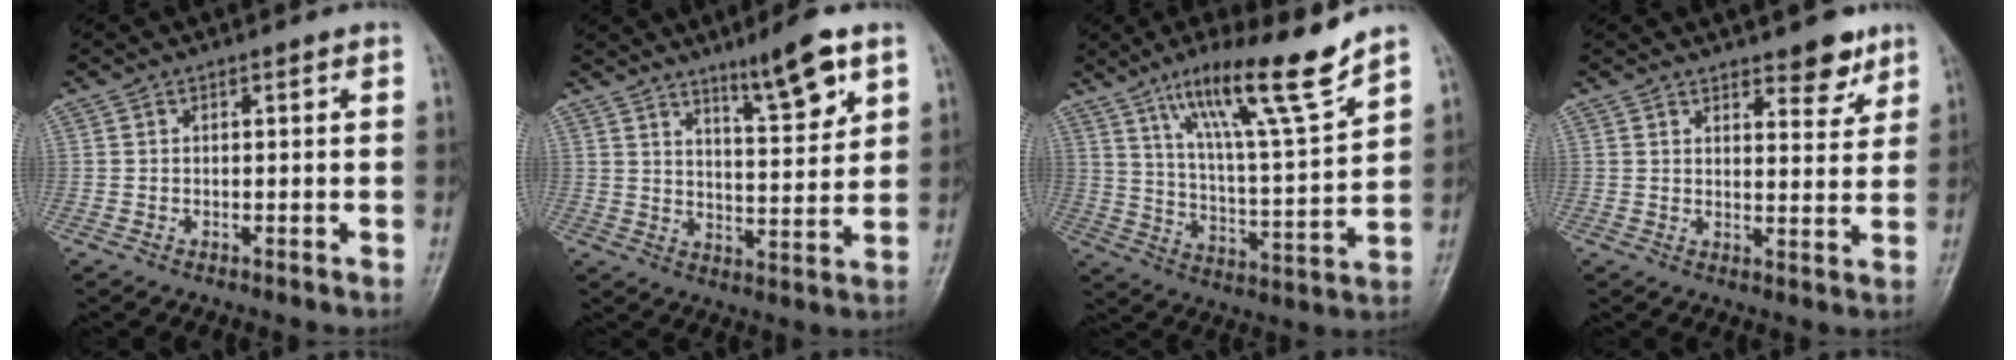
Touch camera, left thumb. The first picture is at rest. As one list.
[{"total": 9.6, "force": [6.0, 1.6, 7.3], "torque": [-0.109, -0.041, 0.099]}, {"total": 16.5, "force": [11.5, 1.1, 11.8], "torque": [-0.186, -0.063, 0.197]}, {"total": 5.9, "force": [4.2, 2.3, 3.3], "torque": [-0.021, -0.028, 0.057]}]